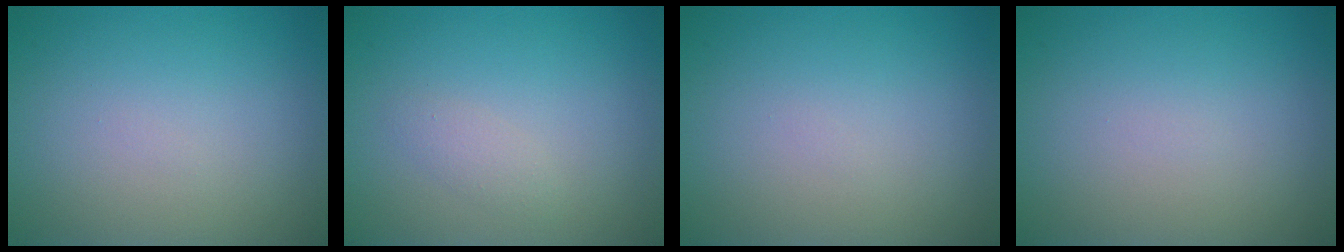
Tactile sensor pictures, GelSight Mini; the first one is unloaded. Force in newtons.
{"total": 1.1, "press": 1.1, "slide": 0.1}
{"total": 0.0}
{"total": 0.0}